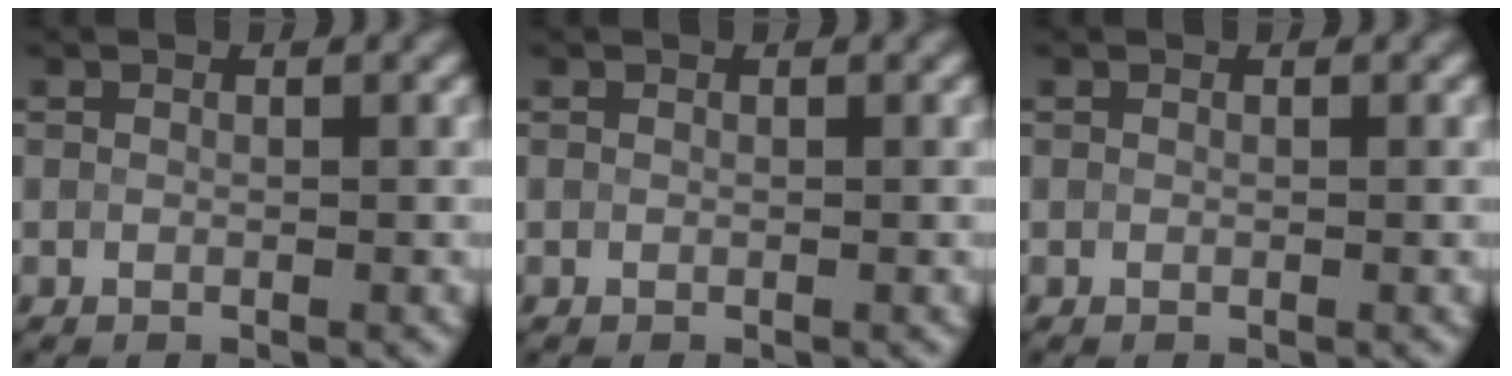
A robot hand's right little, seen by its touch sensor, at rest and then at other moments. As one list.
[{"total": 0.0}, {"total": 0.0}]